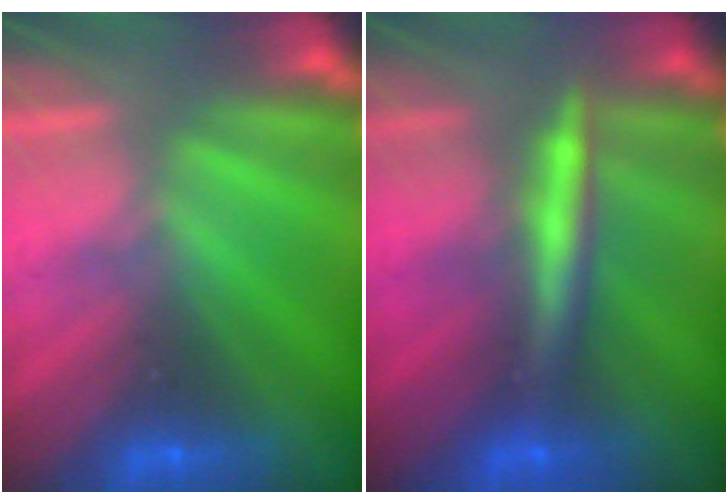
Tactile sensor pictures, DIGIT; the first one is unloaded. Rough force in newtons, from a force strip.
{"total": 2.9}